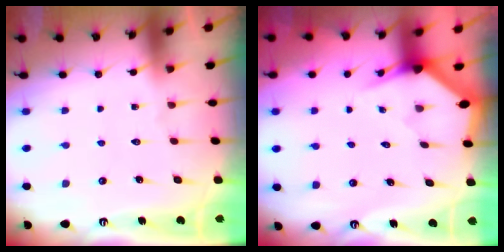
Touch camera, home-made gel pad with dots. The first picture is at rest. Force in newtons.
{"total": 3.9, "press": 3.9, "slide": 0.1}